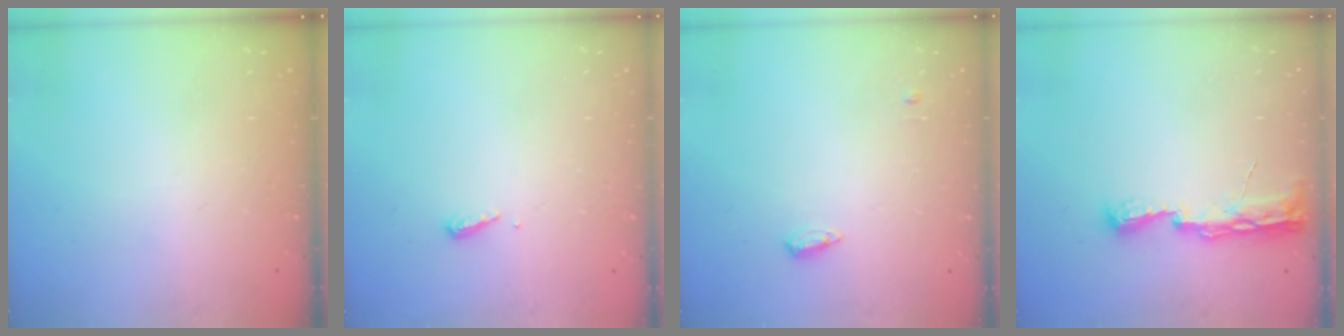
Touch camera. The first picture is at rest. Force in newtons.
{"total": 4.8, "press": 4.8, "slide": 0.5}
{"total": 4.2, "press": 4.1, "slide": 0.8}
{"total": 8.5, "press": 8.5, "slide": 1.2}